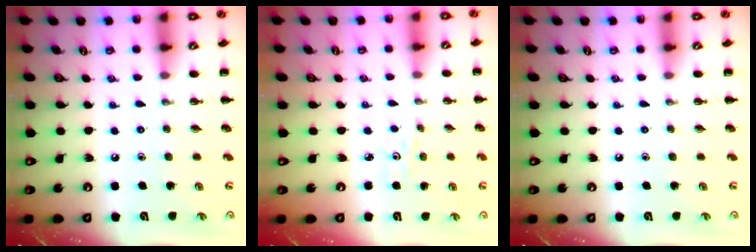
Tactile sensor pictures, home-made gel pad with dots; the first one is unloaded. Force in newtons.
{"total": 1.7, "press": 1.7, "slide": 0.4}
{"total": 0.0}